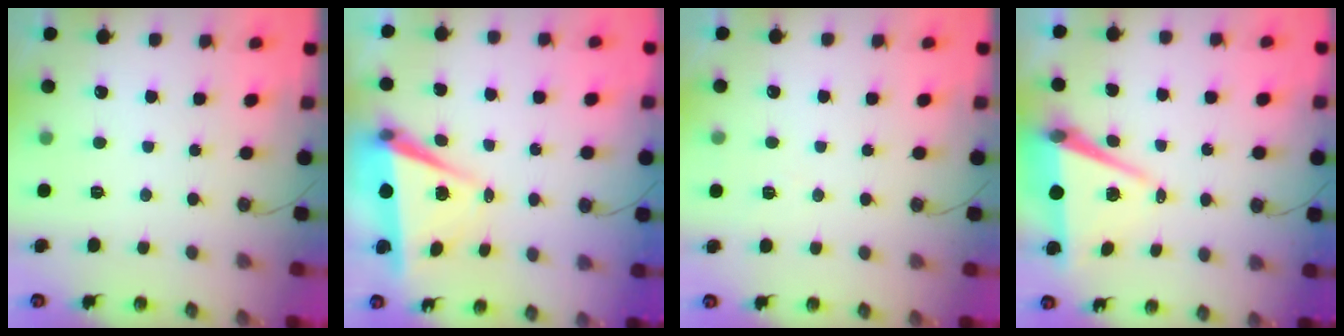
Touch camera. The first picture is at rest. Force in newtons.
{"total": 6.0, "press": 4.1, "slide": 4.3}
{"total": 5.6, "press": 3.8, "slide": 4.2}
{"total": 7.5, "press": 6.2, "slide": 4.2}